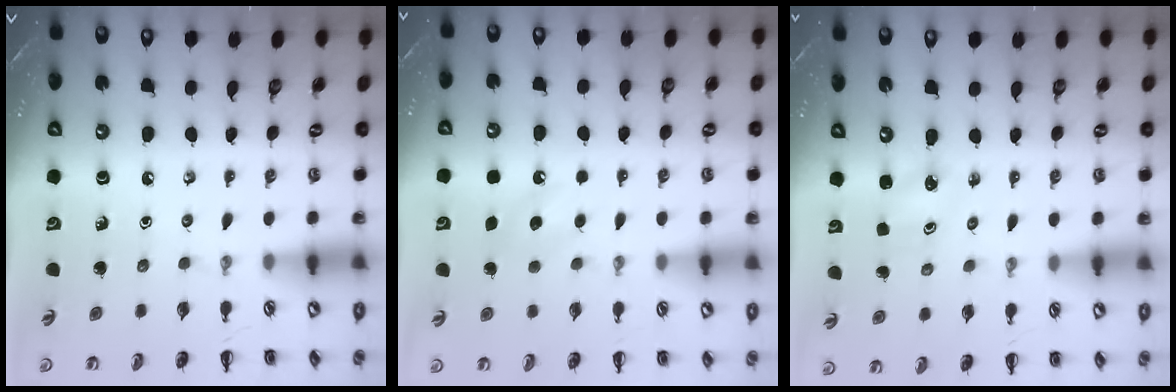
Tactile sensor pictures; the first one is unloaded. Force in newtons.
{"total": 5.7, "press": 5.5, "slide": 1.6}
{"total": 2.3, "press": 2.2, "slide": 0.7}